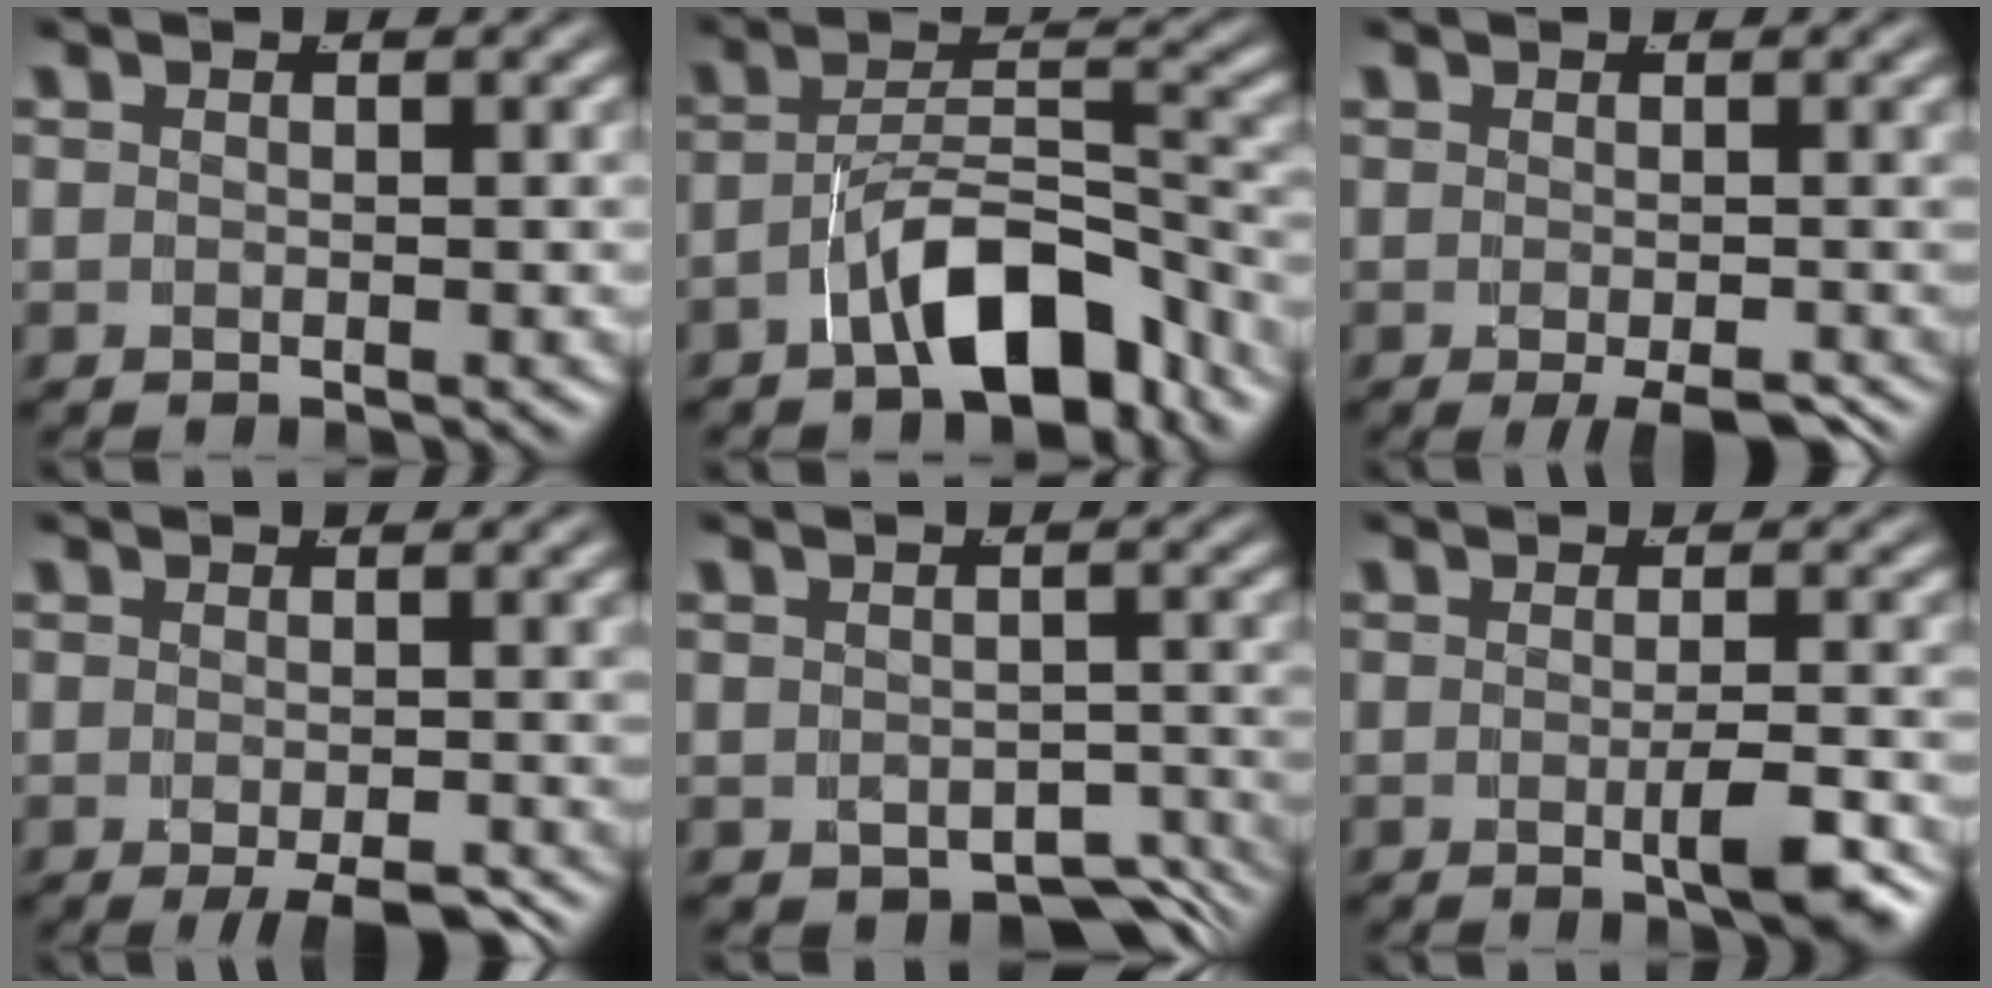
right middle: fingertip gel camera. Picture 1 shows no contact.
{"total": 6.9, "force": [-4.8, 2.4, 4.3], "torque": [-0.050, 0.000, -0.075]}
{"total": 3.9, "force": [-2.5, 0.6, 2.9], "torque": [-0.039, -0.020, -0.024]}
{"total": 4.2, "force": [-2.9, 0.8, 3.0], "torque": [-0.036, -0.017, -0.032]}
{"total": 5.7, "force": [-4.6, 2.6, 2.2], "torque": [-0.018, -0.020, -0.063]}
{"total": 3.3, "force": [-1.4, 0.3, 2.9], "torque": [-0.032, -0.004, -0.024]}